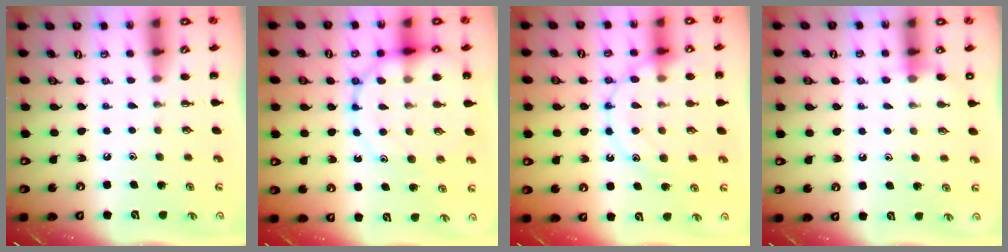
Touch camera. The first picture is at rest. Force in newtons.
{"total": 14.1, "press": 13.8, "slide": 2.9}
{"total": 14.8, "press": 14.8, "slide": 1.1}
{"total": 5.6, "press": 5.4, "slide": 1.6}